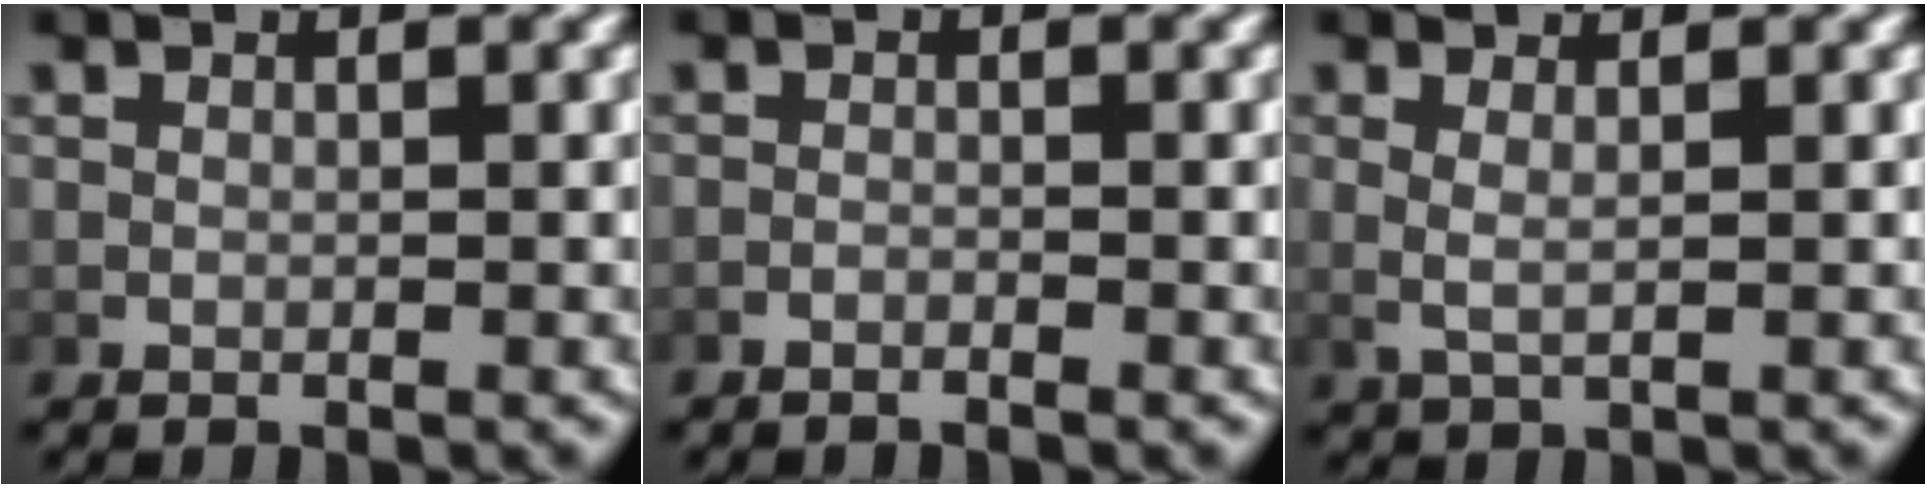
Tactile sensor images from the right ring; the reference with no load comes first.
{"total": 1.1, "force": [-1.1, 0.1, 0.1], "torque": [-0.006, -0.002, -0.022]}
{"total": 2.3, "force": [0.8, 1.0, 1.9], "torque": [-0.040, -0.008, 0.021]}